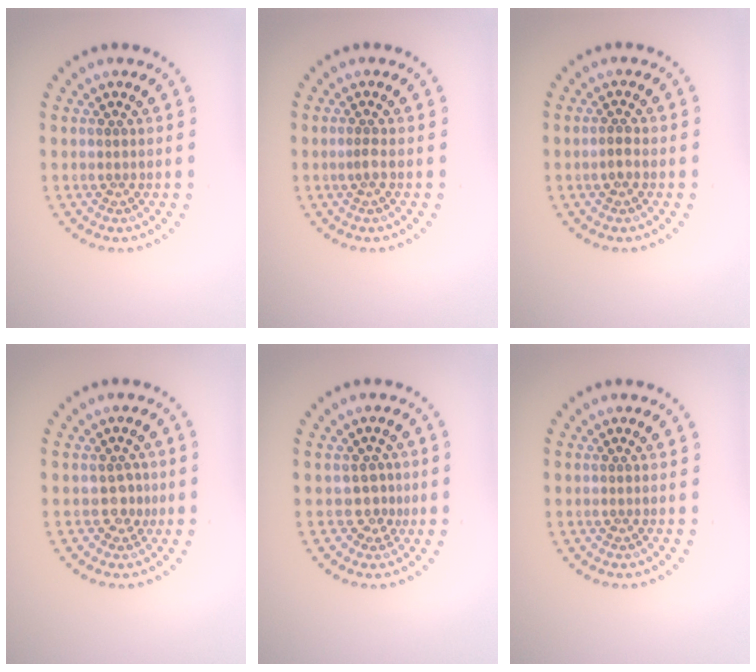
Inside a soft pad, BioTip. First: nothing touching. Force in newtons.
{"total": 0.9, "press": 0.6, "slide": 0.7}
{"total": 1.1, "press": 1.1, "slide": 0.4}
{"total": 1.4, "press": 1.2, "slide": 0.8}
{"total": 2.1, "press": 1.4, "slide": 1.6}
{"total": 0.0}